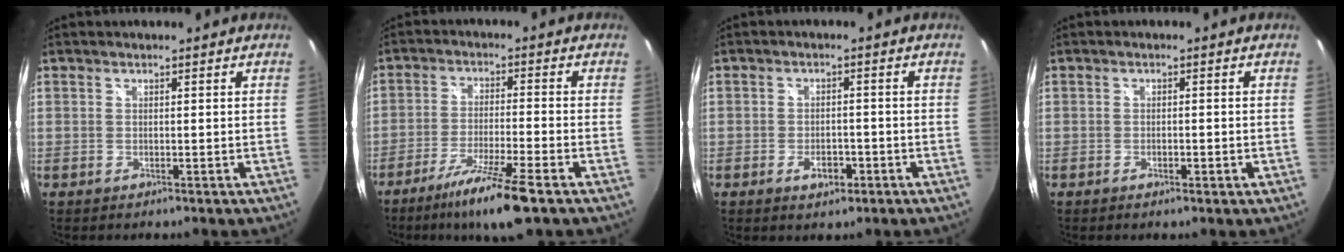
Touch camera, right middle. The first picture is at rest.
{"total": 10.6, "force": [-7.2, 0.1, 7.8], "torque": [-0.165, -0.024, -0.128]}
{"total": 3.9, "force": [-2.0, 2.2, 2.5], "torque": [-0.050, -0.004, -0.031]}
{"total": 1.6, "force": [-0.8, 0.5, 1.3], "torque": [-0.021, -0.002, -0.014]}